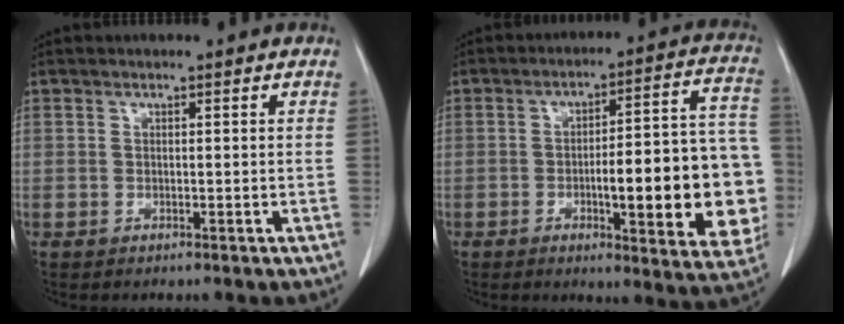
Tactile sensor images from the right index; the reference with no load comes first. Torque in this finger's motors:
{"motor_torque": [1.12, -0.05, 0.45, 0.13]}